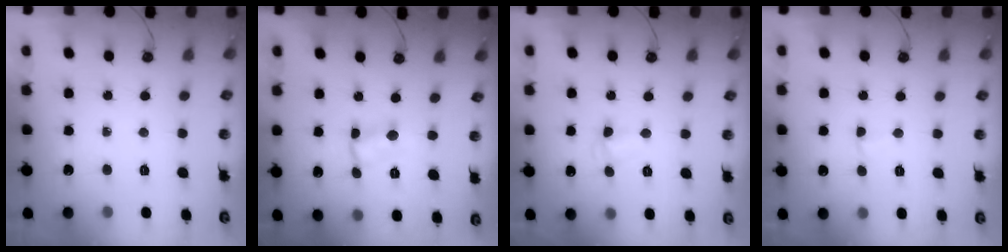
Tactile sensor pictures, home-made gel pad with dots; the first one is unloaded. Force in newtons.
{"total": 1.4, "press": 1.4, "slide": 0.1}
{"total": 2.2, "press": 2.2, "slide": 0.5}
{"total": 2.4, "press": 2.4, "slide": 0.5}